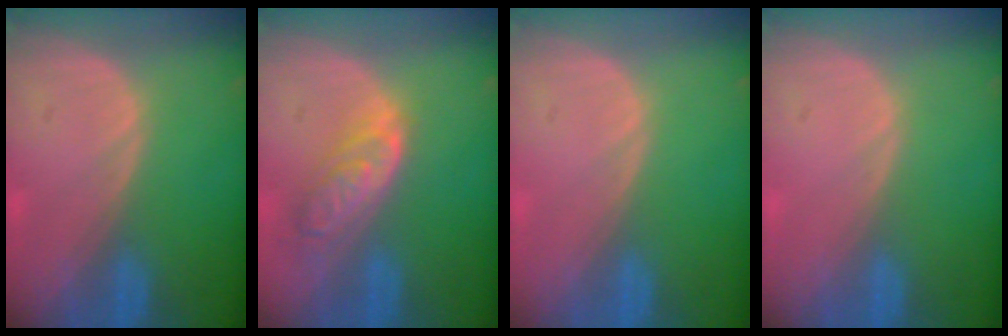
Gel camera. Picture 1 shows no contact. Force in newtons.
{"total": 6.3, "press": 5.6, "slide": 2.8}
{"total": 0.0}
{"total": 0.0}